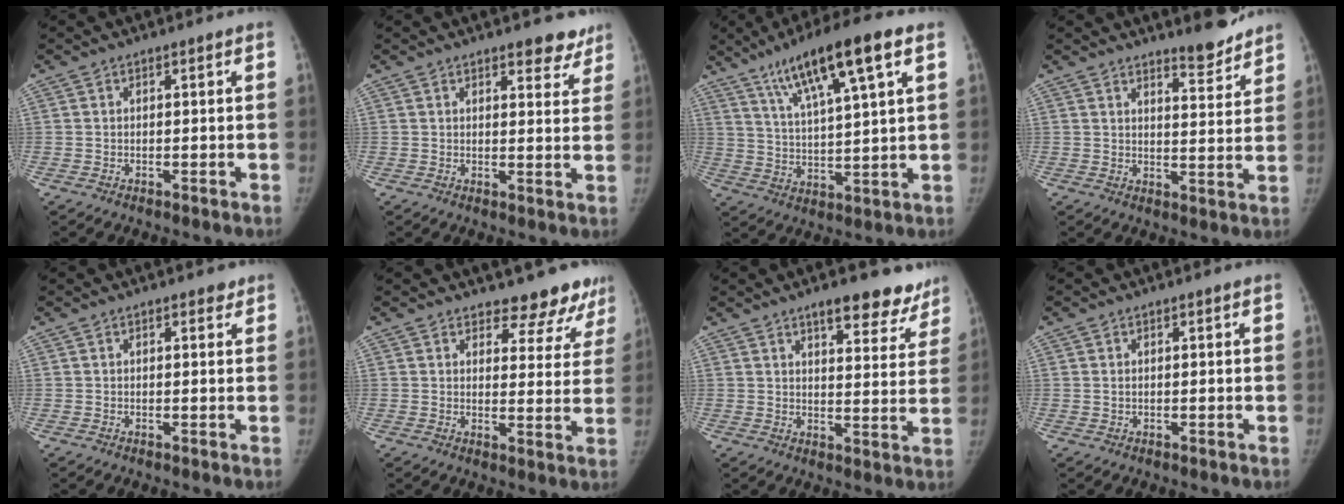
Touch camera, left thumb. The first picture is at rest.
{"total": 5.0, "force": [3.9, 2.3, 2.1], "torque": [0.008, -0.024, 0.046]}
{"total": 16.0, "force": [8.6, 2.8, 13.2], "torque": [-0.222, -0.016, 0.152]}
{"total": 6.4, "force": [5.7, 1.3, 2.5], "torque": [-0.018, -0.051, 0.084]}
{"total": 1.0, "force": [0.7, 0.6, 0.2], "torque": [0.005, -0.005, 0.005]}
{"total": 10.1, "force": [9.1, 4.1, 1.5], "torque": [0.032, -0.065, 0.090]}
{"total": 11.7, "force": [8.9, 4.5, 6.2], "torque": [-0.031, -0.048, 0.110]}
{"total": 0.7, "force": [0.2, 0.5, 0.5], "torque": [-0.011, -0.001, 0.004]}